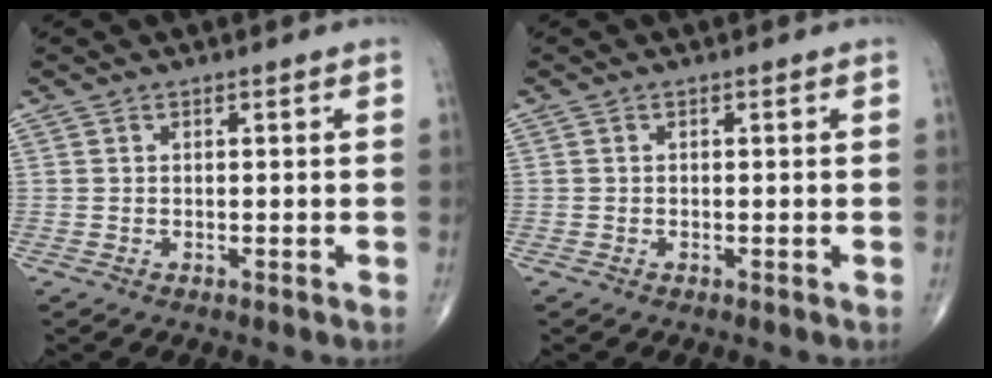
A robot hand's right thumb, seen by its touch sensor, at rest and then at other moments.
{"total": 0.0}